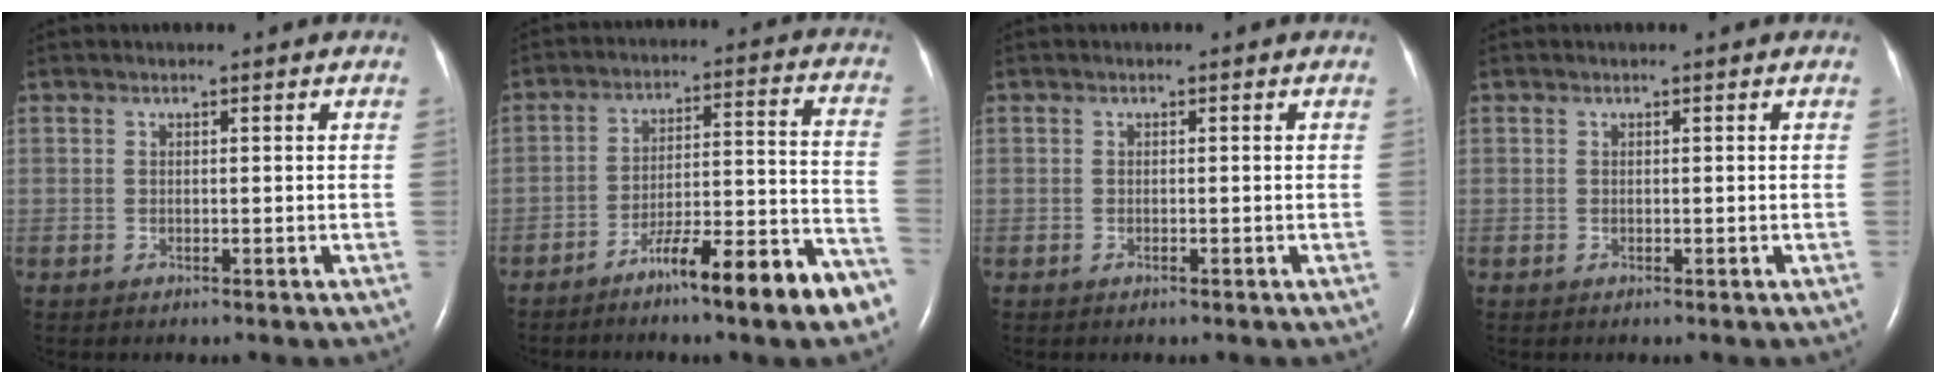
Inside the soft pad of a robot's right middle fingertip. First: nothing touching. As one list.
[{"total": 13.3, "force": [-9.0, 0.8, 9.7], "torque": [-0.139, 0.023, -0.140]}, {"total": 0.0}, {"total": 0.0}]